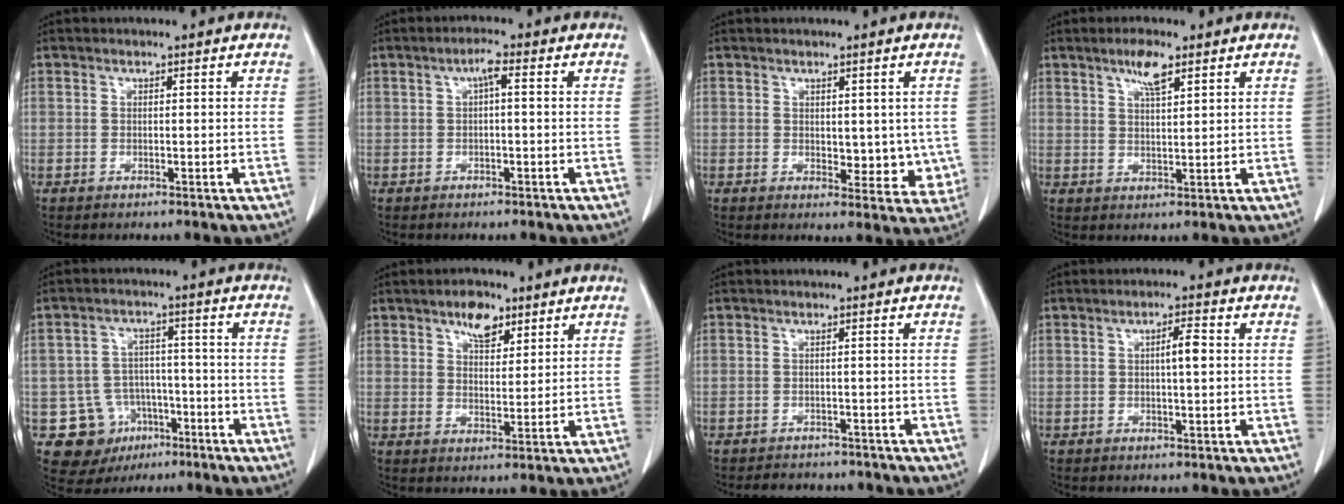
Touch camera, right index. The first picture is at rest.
{"total": 2.3, "force": [0.5, 0.4, 2.2], "torque": [-0.038, 0.006, 0.007]}
{"total": 5.8, "force": [0.4, 3.5, 4.6], "torque": [-0.032, -0.010, 0.013]}
{"total": 4.4, "force": [2.8, 0.9, 3.3], "torque": [-0.061, 0.003, 0.050]}
{"total": 9.9, "force": [-4.3, 8.7, 1.9], "torque": [-0.038, 0.024, -0.051]}
{"total": 5.3, "force": [3.4, 2.7, 3.1], "torque": [-0.050, 0.005, 0.057]}
{"total": 5.0, "force": [-4.5, 2.0, 0.5], "torque": [-0.003, 0.000, -0.056]}
{"total": 2.9, "force": [0.4, 0.4, 2.9], "torque": [-0.050, 0.004, 0.007]}